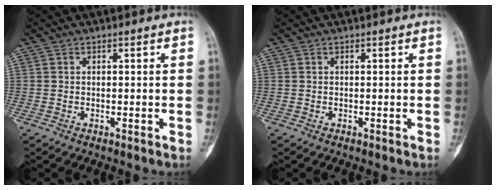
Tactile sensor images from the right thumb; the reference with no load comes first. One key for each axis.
{"total": 0.0}